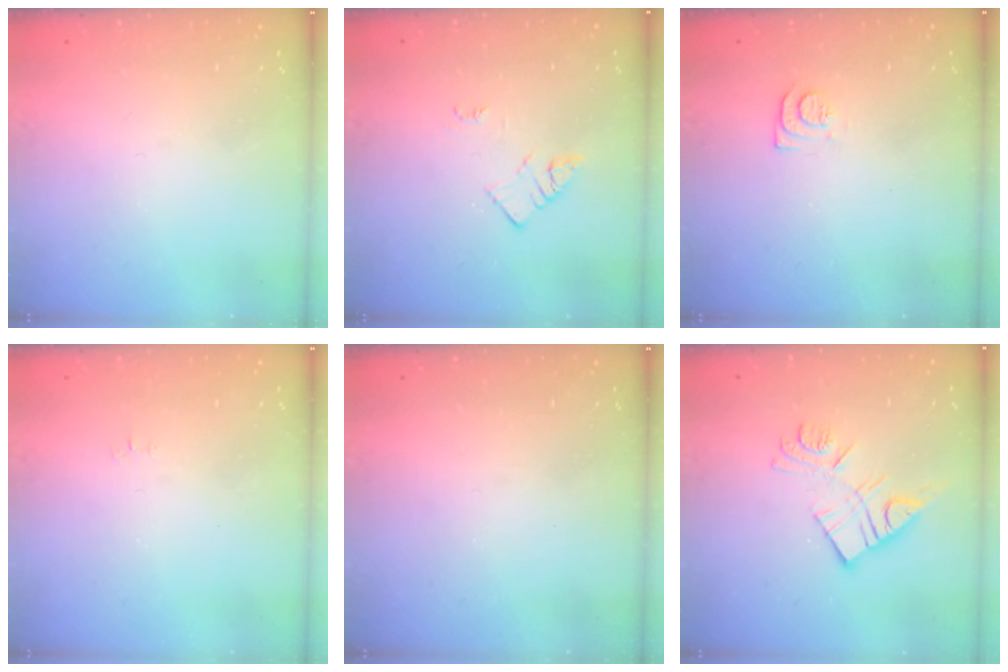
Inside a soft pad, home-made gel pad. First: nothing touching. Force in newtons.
{"total": 3.0, "press": 3.0, "slide": 0.4}
{"total": 8.2, "press": 8.2, "slide": 0.9}
{"total": 2.5, "press": 2.5, "slide": 0.3}
{"total": 0.0}
{"total": 10.8, "press": 10.7, "slide": 0.9}